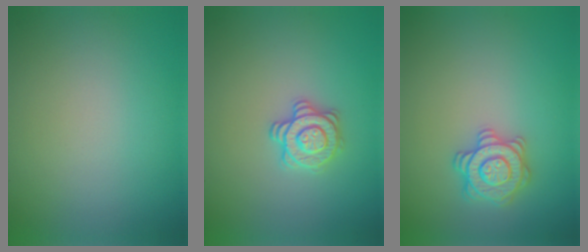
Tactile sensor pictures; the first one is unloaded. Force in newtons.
{"total": 2.8, "press": 2.7, "slide": 0.9}
{"total": 3.1, "press": 3.0, "slide": 0.6}